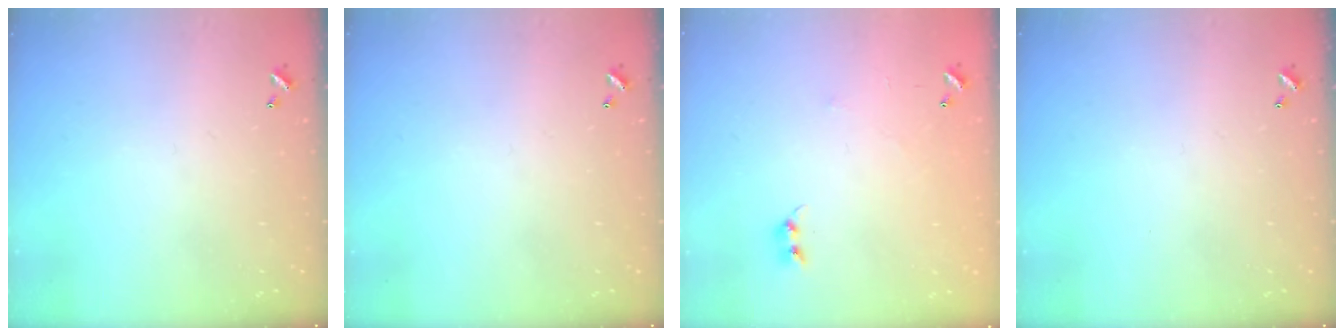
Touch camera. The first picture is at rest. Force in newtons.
{"total": 0.0}
{"total": 6.5, "press": 6.5, "slide": 0.3}
{"total": 0.0}